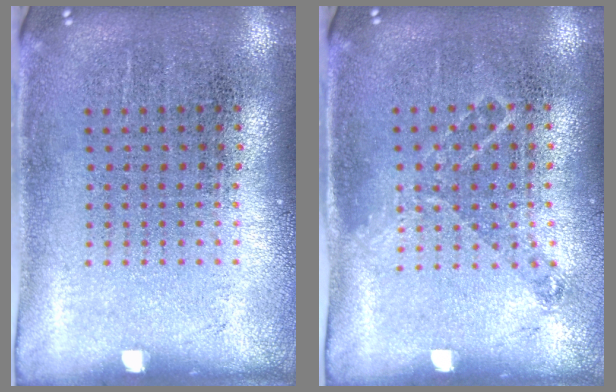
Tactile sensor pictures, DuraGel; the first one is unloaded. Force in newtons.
{"total": 0.9, "press": 0.8, "slide": 0.2}